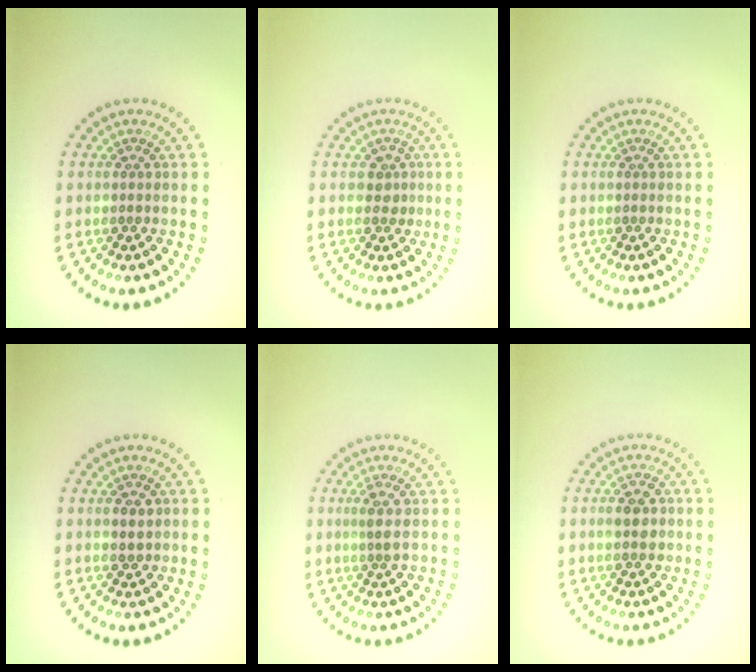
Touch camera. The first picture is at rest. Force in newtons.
{"total": 1.5, "press": 1.3, "slide": 0.7}
{"total": 0.0}
{"total": 1.1, "press": 1.1, "slide": 0.3}
{"total": 1.5, "press": 1.1, "slide": 1.0}
{"total": 2.1, "press": 2.1, "slide": 0.2}